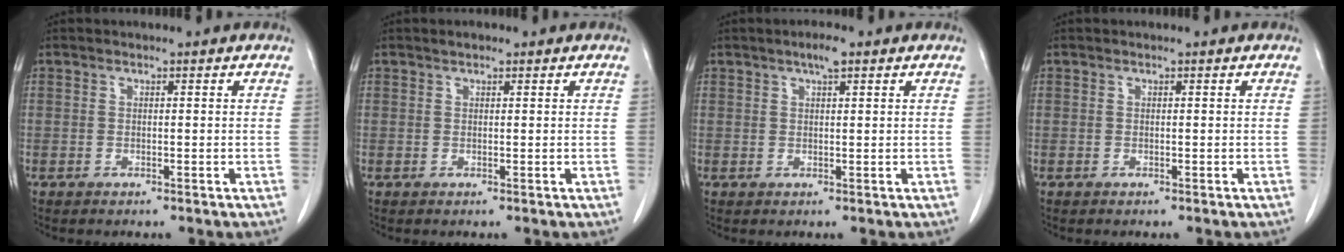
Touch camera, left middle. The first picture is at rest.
{"total": 0.9, "force": [0.7, 0.4, 0.4], "torque": [-0.012, 0.008, 0.011]}
{"total": 2.3, "force": [1.5, 0.4, 1.8], "torque": [-0.033, 0.005, 0.023]}
{"total": 0.0}